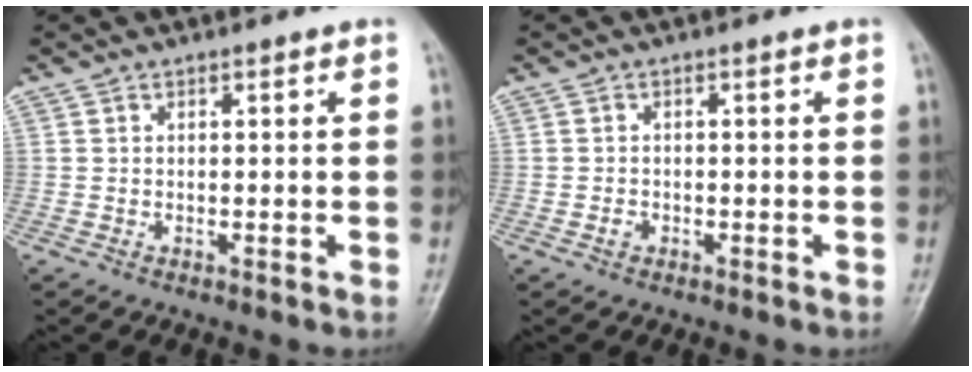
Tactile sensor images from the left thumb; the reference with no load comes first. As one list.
[{"total": 1.3, "force": [-0.6, 1.0, 0.5], "torque": [-0.007, 0.004, -0.011]}]